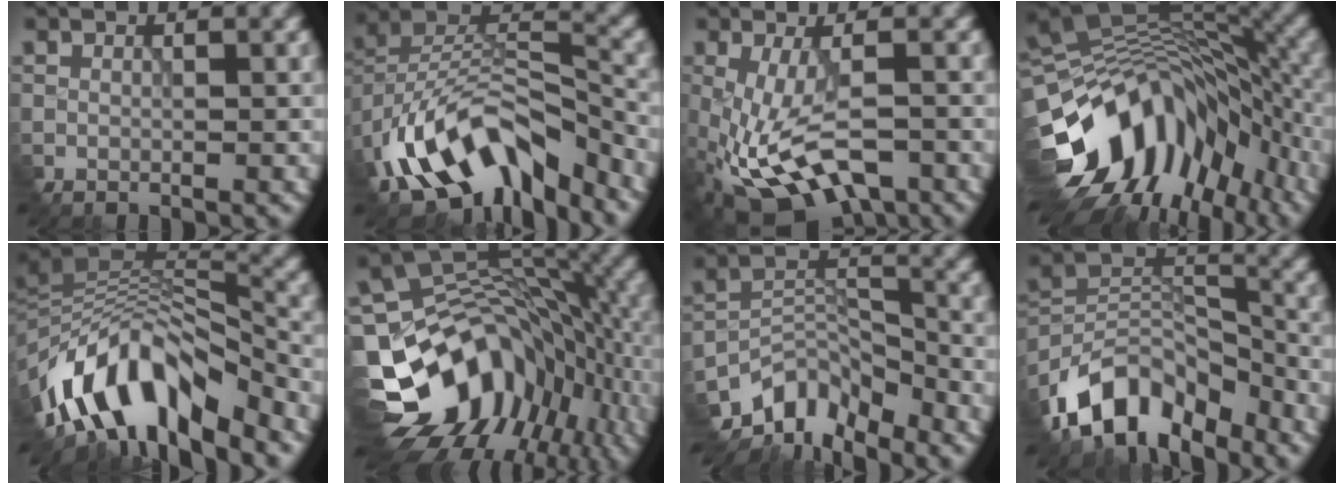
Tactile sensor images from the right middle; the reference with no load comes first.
{"total": 11.3, "force": [-6.9, 6.0, 6.7], "torque": [-0.130, 0.006, -0.124]}
{"total": 9.4, "force": [-4.1, 3.9, 7.5], "torque": [-0.174, -0.012, -0.062]}
{"total": 13.9, "force": [-5.3, 9.1, 9.0], "torque": [-0.174, 0.007, -0.088]}
{"total": 10.7, "force": [-6.4, 4.2, 7.5], "torque": [-0.131, 0.015, -0.114]}
{"total": 15.2, "force": [-6.3, 11.1, 8.3], "torque": [-0.171, -0.016, -0.097]}
{"total": 6.6, "force": [-5.7, 2.7, 2.0], "torque": [-0.035, 0.001, -0.114]}
{"total": 9.8, "force": [-7.3, 4.9, 4.2], "torque": [-0.079, 0.008, -0.145]}